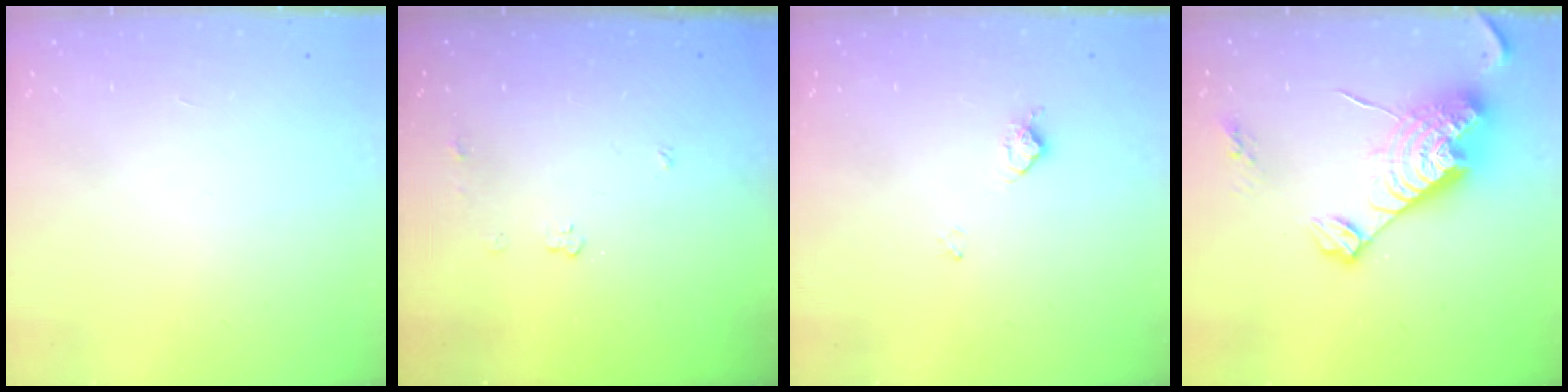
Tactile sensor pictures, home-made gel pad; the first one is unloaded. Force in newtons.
{"total": 4.3, "press": 4.3, "slide": 0.1}
{"total": 7.4, "press": 7.4, "slide": 0.7}
{"total": 16.7, "press": 16.7, "slide": 1.3}